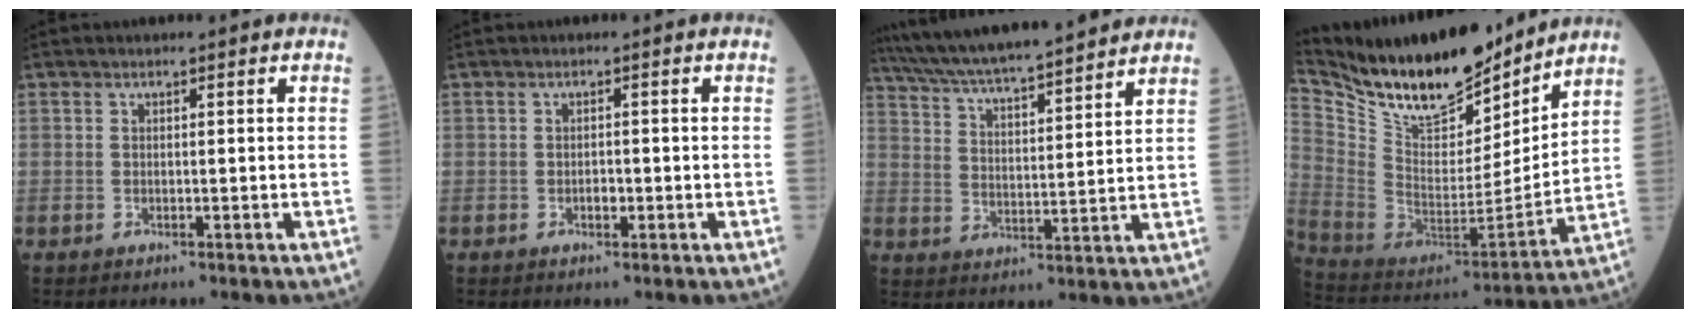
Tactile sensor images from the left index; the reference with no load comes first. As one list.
[{"total": 1.2, "force": [-0.4, 0.7, 0.8], "torque": [-0.015, 0.002, -0.007]}, {"total": 19.2, "force": [17.1, 1.5, 8.7], "torque": [-0.153, 0.028, 0.267]}, {"total": 21.0, "force": [18.0, 5.4, 9.4], "torque": [-0.184, -0.019, 0.317]}]